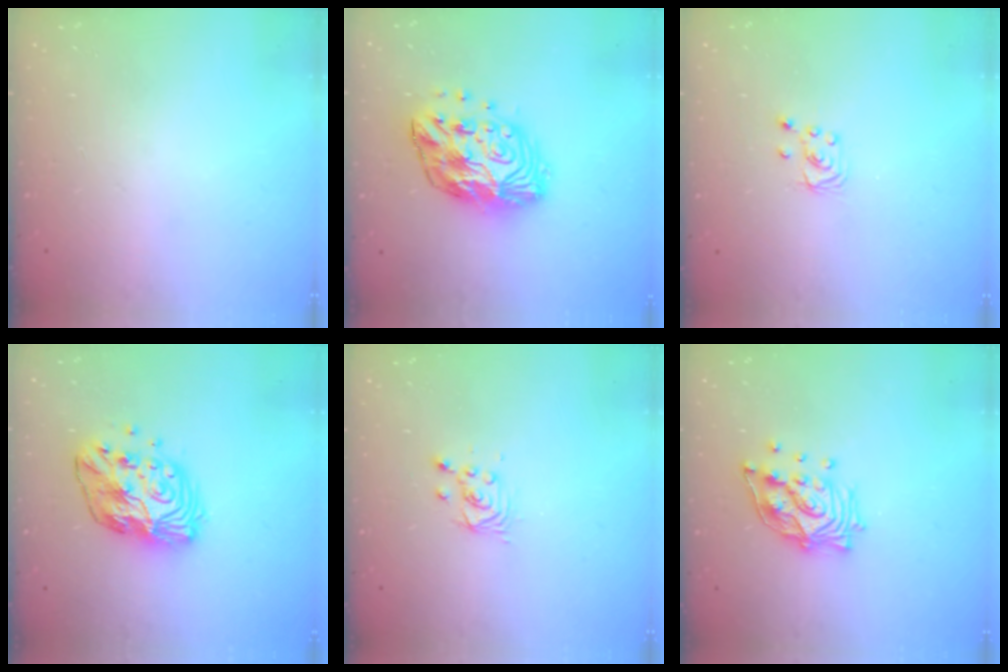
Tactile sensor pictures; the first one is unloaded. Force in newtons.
{"total": 15.1, "press": 15.1, "slide": 0.7}
{"total": 3.1, "press": 3.1, "slide": 0.2}
{"total": 13.5, "press": 13.5, "slide": 1.0}
{"total": 2.6, "press": 2.6, "slide": 0.1}
{"total": 13.9, "press": 13.8, "slide": 1.4}